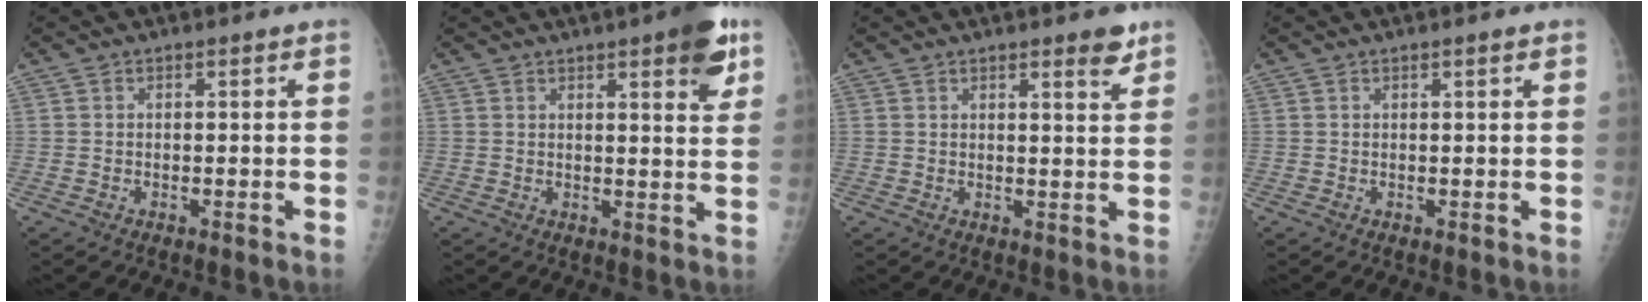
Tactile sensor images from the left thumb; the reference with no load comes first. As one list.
[{"total": 8.2, "force": [4.5, 2.0, 6.6], "torque": [-0.071, -0.018, 0.053]}, {"total": 3.9, "force": [2.7, 0.7, 2.6], "torque": [-0.028, -0.019, 0.034]}, {"total": 0.9, "force": [0.6, 0.0, 0.6], "torque": [-0.010, -0.002, 0.010]}]